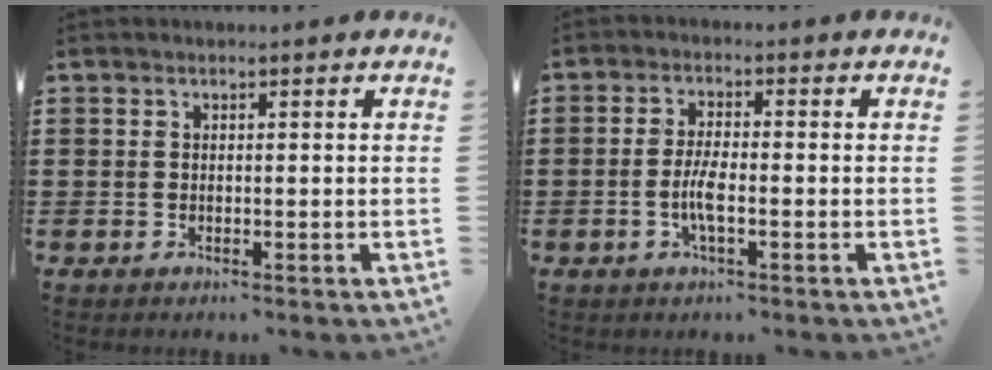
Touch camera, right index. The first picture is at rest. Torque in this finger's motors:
{"motor_torque": [-0.21, 0.24, 0.08, 0.01]}